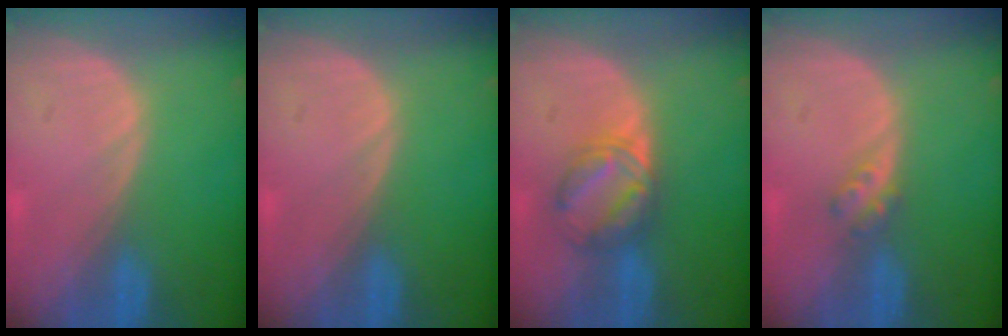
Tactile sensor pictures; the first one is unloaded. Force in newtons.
{"total": 0.0}
{"total": 5.8, "press": 5.6, "slide": 1.2}
{"total": 2.5, "press": 2.1, "slide": 1.4}